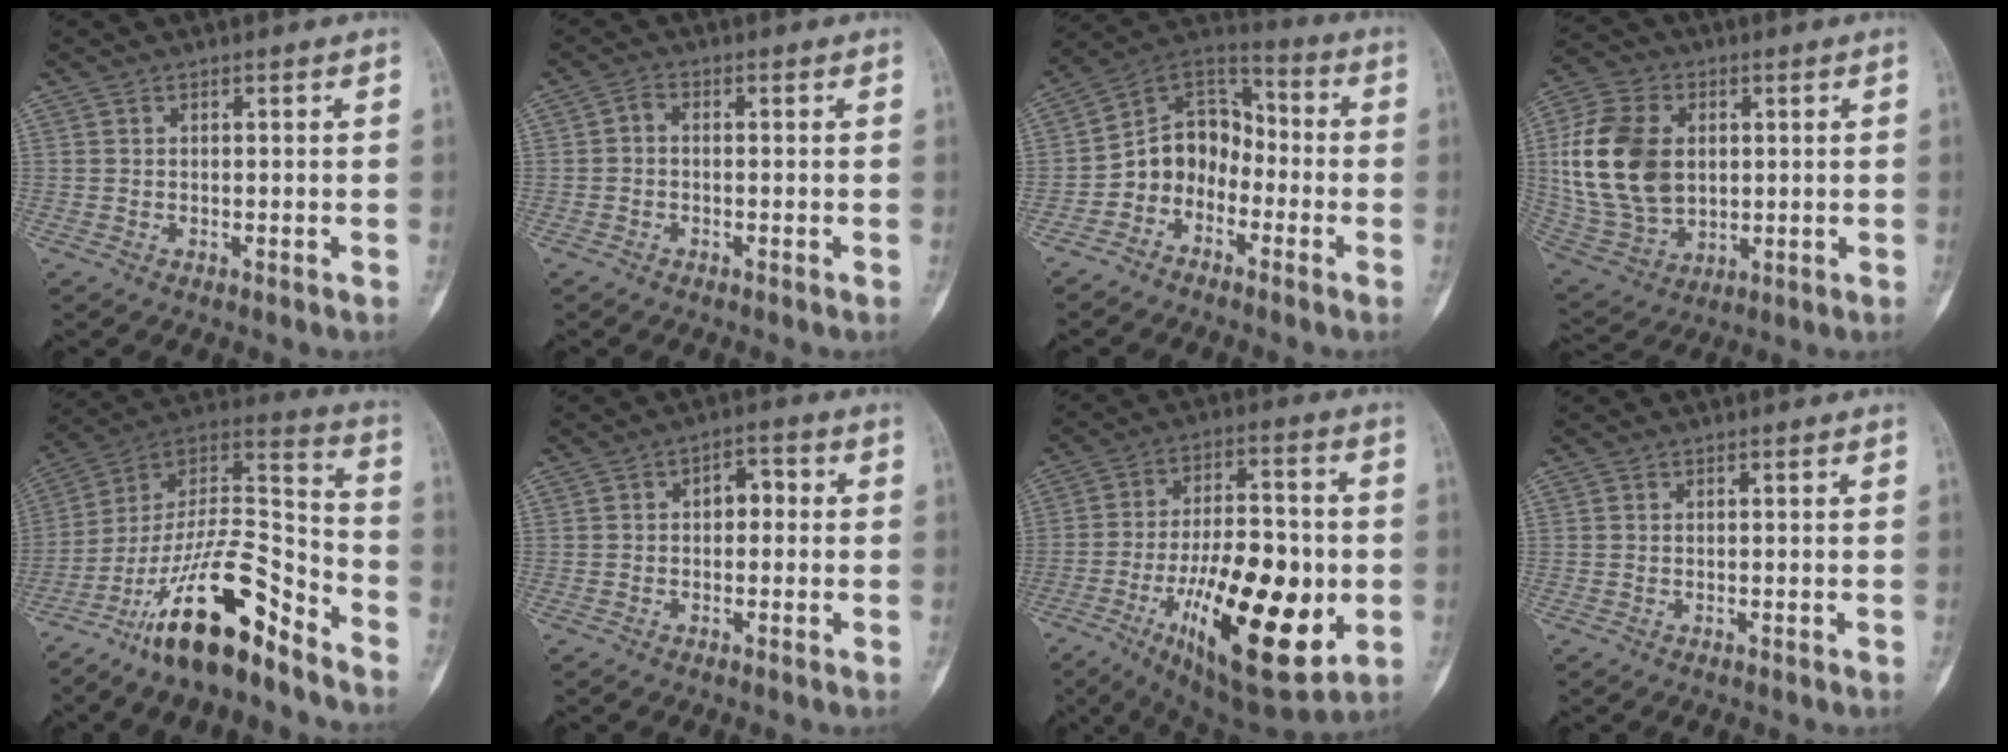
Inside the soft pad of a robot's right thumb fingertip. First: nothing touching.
{"total": 1.7, "force": [-0.4, 1.1, 1.2], "torque": [-0.020, 0.008, -0.015]}
{"total": 10.3, "force": [-3.8, 8.2, 4.9], "torque": [-0.053, 0.073, -0.087]}
{"total": 18.8, "force": [2.4, 13.2, 13.2], "torque": [-0.249, -0.004, 0.055]}
{"total": 21.1, "force": [-14.0, 6.5, 14.4], "torque": [-0.246, 0.102, -0.243]}
{"total": 4.2, "force": [0.2, 2.7, 3.2], "torque": [-0.028, 0.018, -0.005]}
{"total": 26.4, "force": [-6.8, 10.5, 23.2], "torque": [-0.372, 0.000, -0.090]}
{"total": 0.0}